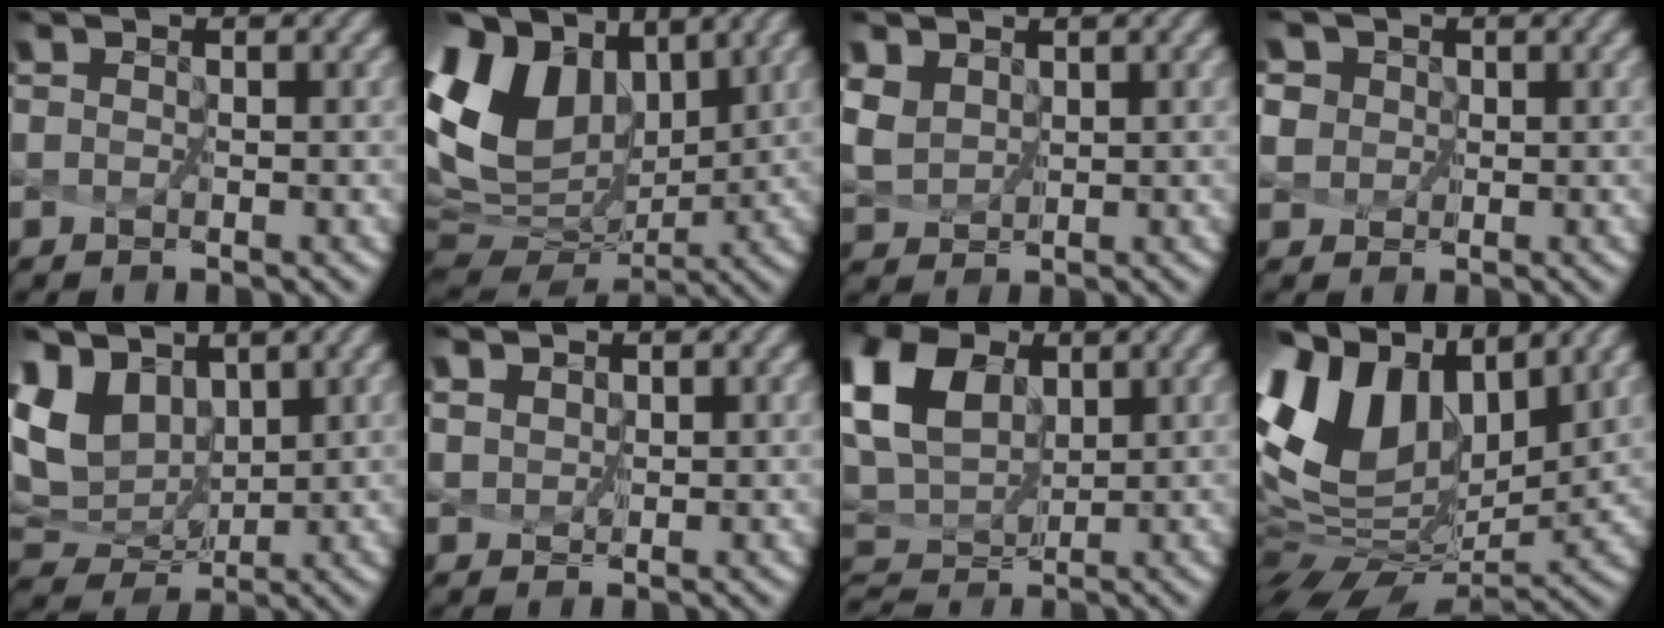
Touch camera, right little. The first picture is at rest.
{"total": 14.0, "force": [4.2, 9.7, 9.2], "torque": [-0.202, 0.008, 0.105]}
{"total": 3.1, "force": [2.0, 2.1, 1.1], "torque": [-0.071, 0.003, 0.059]}
{"total": 5.8, "force": [3.3, 4.2, 2.2], "torque": [-0.057, 0.012, 0.048]}
{"total": 7.3, "force": [3.0, 5.1, 4.3], "torque": [-0.127, 0.014, 0.067]}
{"total": 1.9, "force": [1.7, 0.7, 0.2], "torque": [-0.034, -0.004, 0.049]}
{"total": 5.6, "force": [2.3, 3.9, 3.4], "torque": [-0.098, 0.011, 0.056]}
{"total": 11.6, "force": [2.5, 7.6, 8.4], "torque": [-0.186, 0.010, 0.054]}